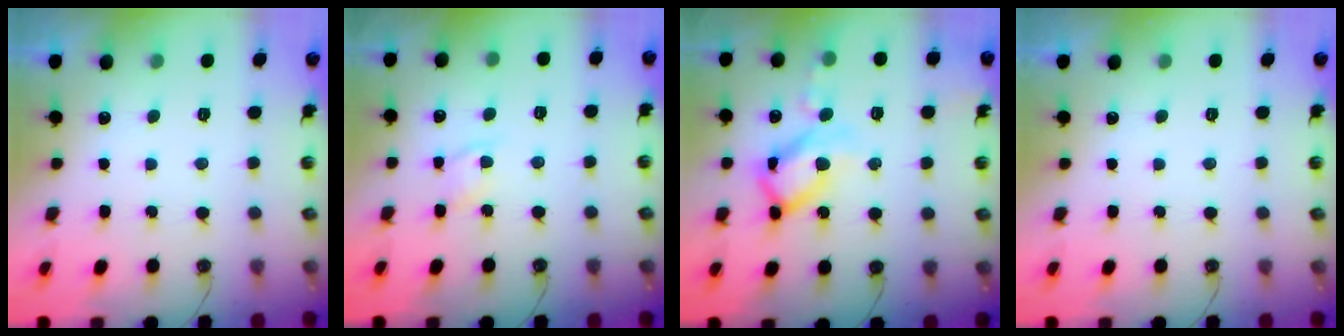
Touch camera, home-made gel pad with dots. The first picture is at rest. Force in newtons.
{"total": 6.5, "press": 6.5, "slide": 0.8}
{"total": 15.2, "press": 15.2, "slide": 1.3}
{"total": 0.0}